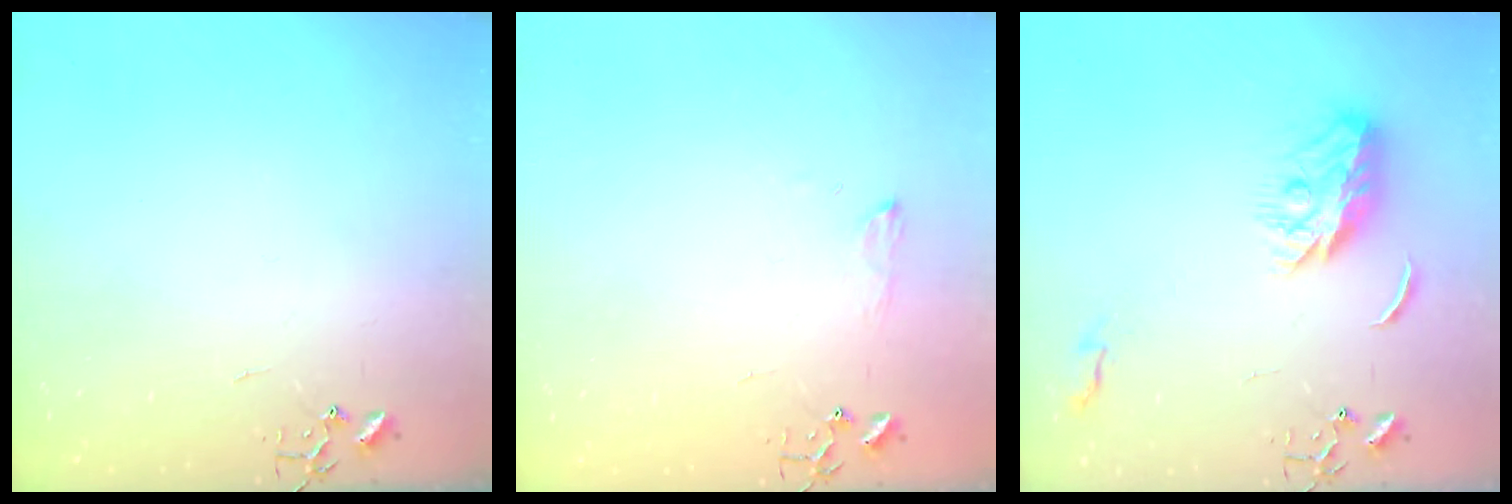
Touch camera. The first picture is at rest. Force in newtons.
{"total": 6.3, "press": 6.2, "slide": 0.8}
{"total": 10.2, "press": 10.2, "slide": 0.1}